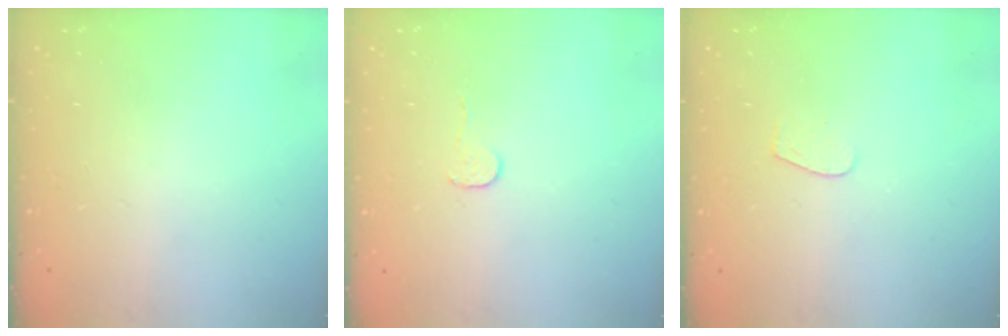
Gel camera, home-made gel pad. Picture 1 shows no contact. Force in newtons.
{"total": 3.4, "press": 3.4, "slide": 0.3}
{"total": 3.7, "press": 3.7, "slide": 0.3}